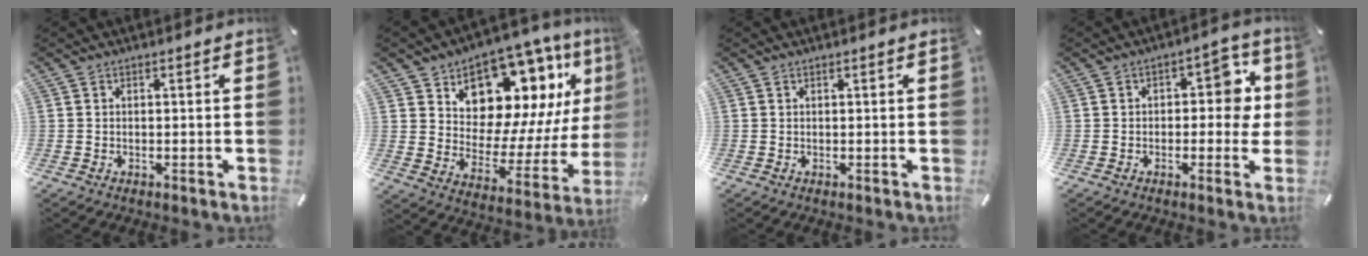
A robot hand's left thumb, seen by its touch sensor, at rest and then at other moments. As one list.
[{"total": 15.0, "force": [9.9, 9.4, 6.1], "torque": [-0.090, -0.098, 0.173]}, {"total": 0.0}, {"total": 8.3, "force": [0.9, 5.1, 6.5], "torque": [-0.069, -0.001, 0.004]}]